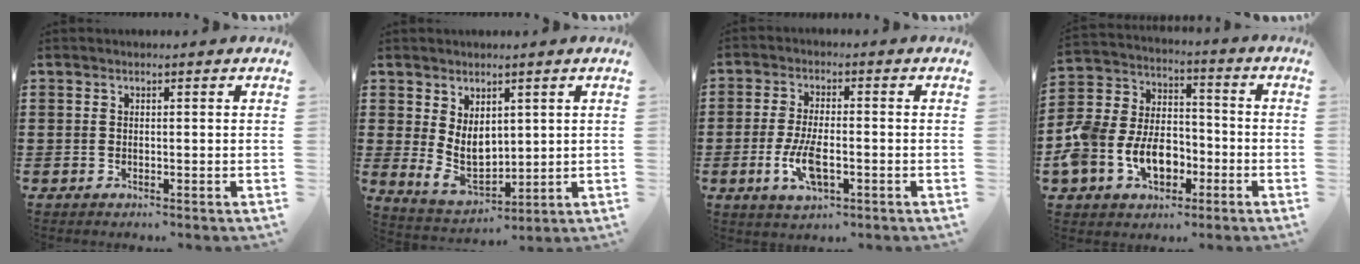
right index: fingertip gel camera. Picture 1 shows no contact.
{"total": 6.2, "force": [1.4, 4.5, 4.0], "torque": [-0.081, -0.004, 0.024]}
{"total": 6.9, "force": [-2.1, 2.8, 5.9], "torque": [-0.140, -0.011, -0.043]}
{"total": 10.6, "force": [-3.9, 7.8, 5.9], "torque": [-0.156, 0.016, -0.075]}